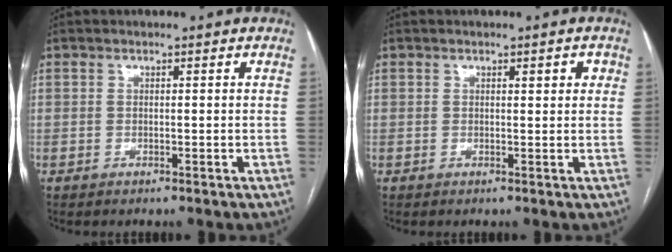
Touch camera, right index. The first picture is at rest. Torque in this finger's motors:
{"motor_torque": [0.05, 0.08, 0.01, 0.01]}